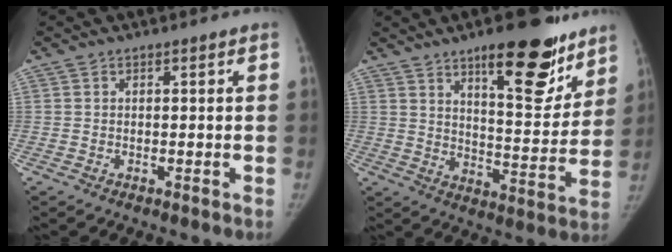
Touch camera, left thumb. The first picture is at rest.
{"total": 18.2, "force": [11.6, 6.2, 12.6], "torque": [-0.126, -0.075, 0.173]}